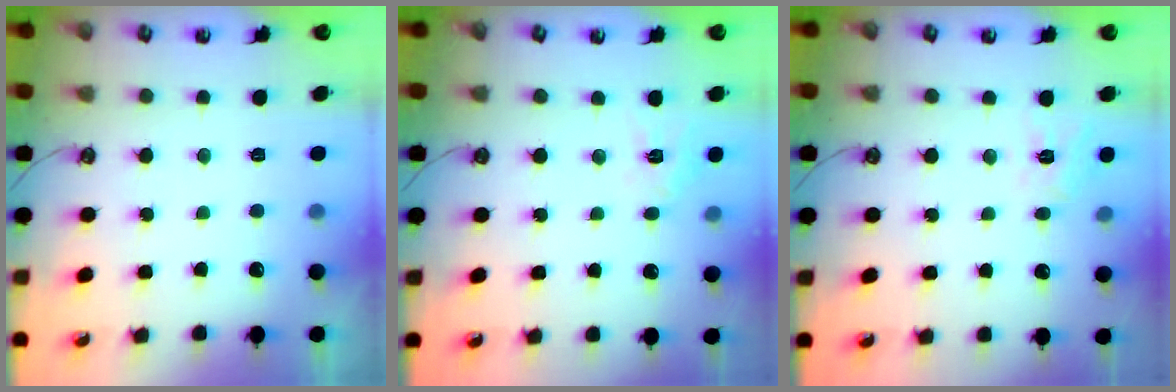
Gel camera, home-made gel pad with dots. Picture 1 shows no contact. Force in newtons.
{"total": 6.8, "press": 6.8, "slide": 0.5}
{"total": 9.3, "press": 9.3, "slide": 0.5}